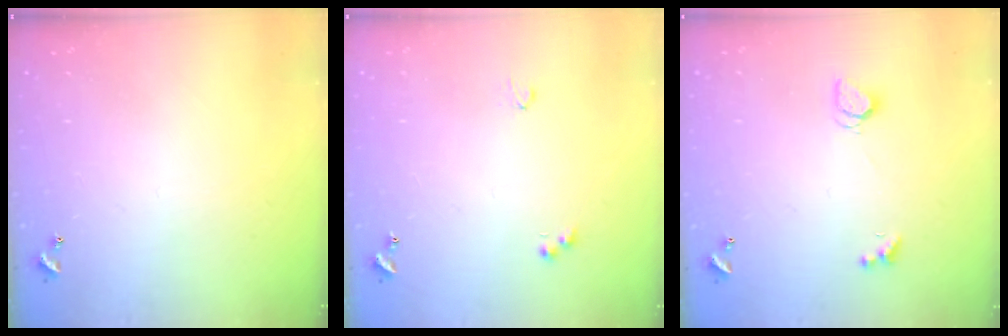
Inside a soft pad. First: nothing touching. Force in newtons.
{"total": 3.9, "press": 3.8, "slide": 0.6}
{"total": 1.7, "press": 1.7, "slide": 0.4}